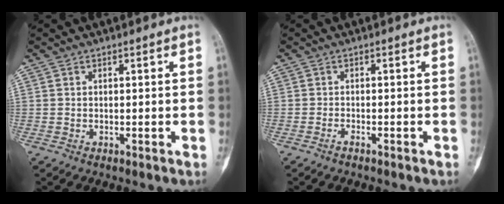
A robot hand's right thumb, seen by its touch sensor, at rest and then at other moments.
{"total": 0.9, "force": [-0.7, 0.2, 0.5], "torque": [-0.012, 0.005, -0.014]}